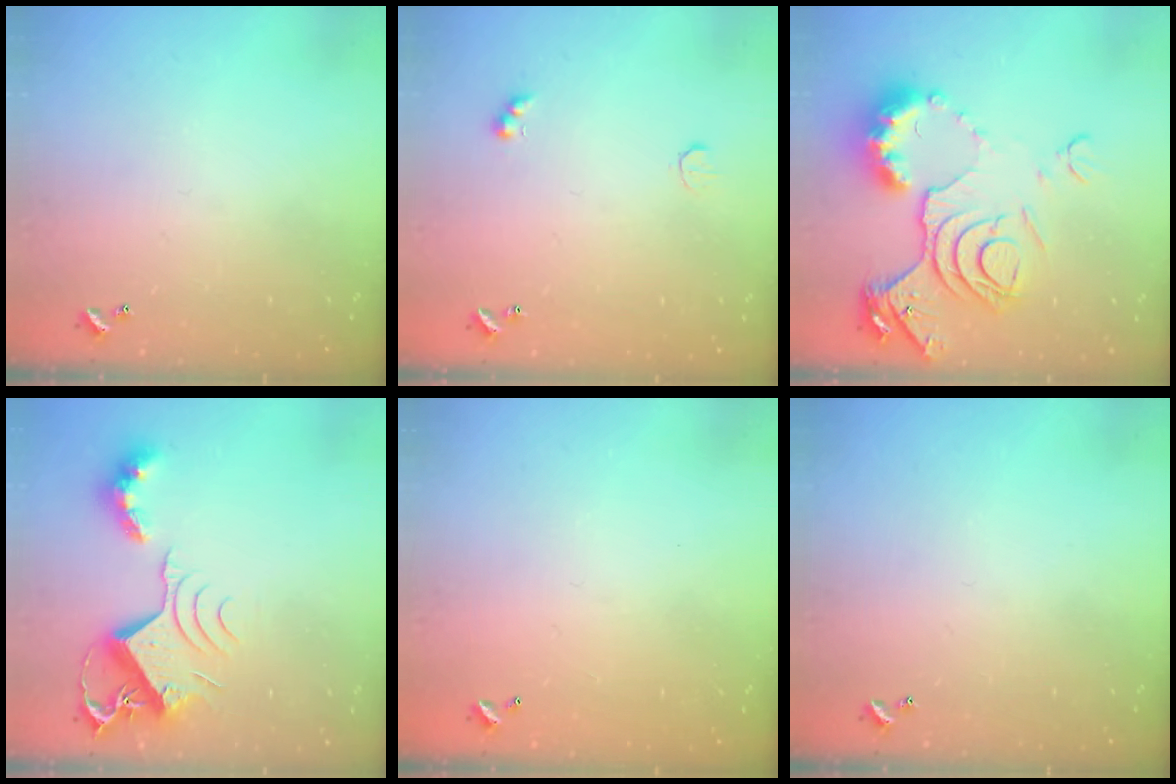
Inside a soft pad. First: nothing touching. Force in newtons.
{"total": 2.5, "press": 2.4, "slide": 0.7}
{"total": 15.3, "press": 15.2, "slide": 1.7}
{"total": 12.0, "press": 12.0, "slide": 0.4}
{"total": 2.9, "press": 2.9, "slide": 0.1}
{"total": 0.0}